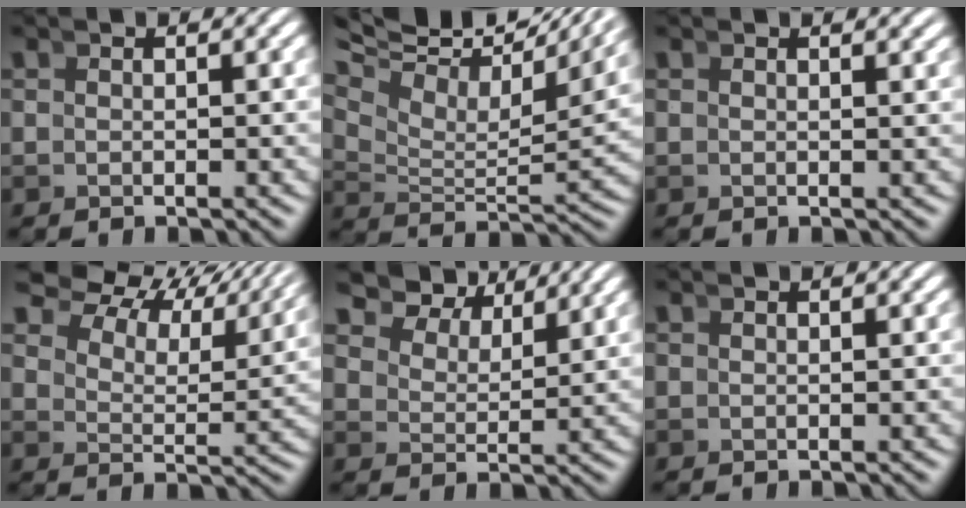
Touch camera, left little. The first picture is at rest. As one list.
[{"total": 11.3, "force": [6.9, 5.2, 7.2], "torque": [-0.112, 0.034, 0.090]}, {"total": 0.8, "force": [0.7, -0.3, 0.2], "torque": [0.005, 0.004, 0.010]}, {"total": 8.1, "force": [6.7, 2.6, 3.7], "torque": [-0.063, 0.019, 0.099]}, {"total": 5.6, "force": [4.9, 1.8, 2.0], "torque": [-0.036, 0.016, 0.074]}, {"total": 0.0}]